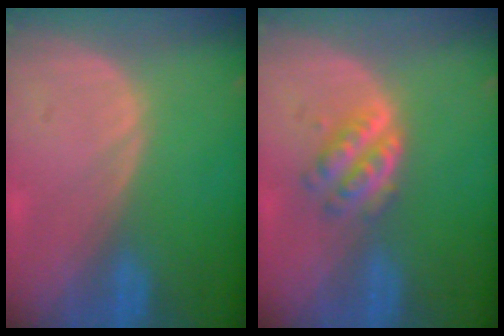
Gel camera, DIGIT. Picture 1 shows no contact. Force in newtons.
{"total": 4.8, "press": 4.4, "slide": 2.1}